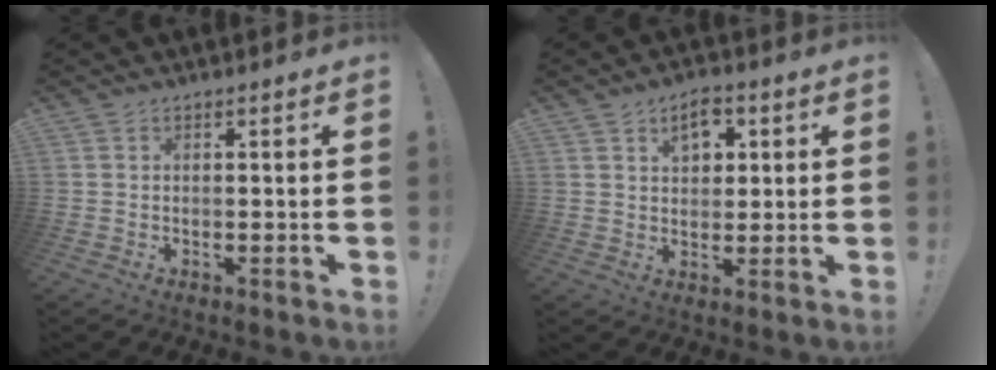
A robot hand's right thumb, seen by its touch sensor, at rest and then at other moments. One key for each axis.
{"total": 7.0, "fx": 3.2, "fy": 4.8, "fz": 4.1, "tx": -0.058, "ty": -0.003, "tz": 0.055}